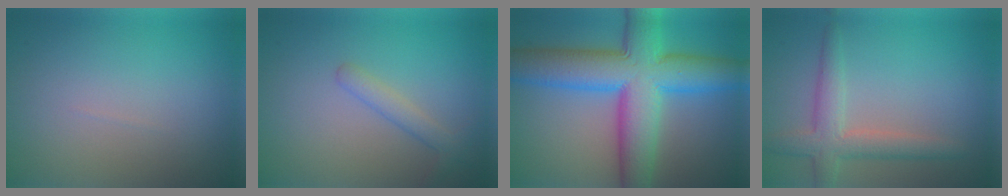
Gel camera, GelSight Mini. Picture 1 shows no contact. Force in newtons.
{"total": 1.9, "press": 1.9, "slide": 0.0}
{"total": 11.8, "press": 11.8, "slide": 0.1}
{"total": 3.7, "press": 3.7, "slide": 0.2}